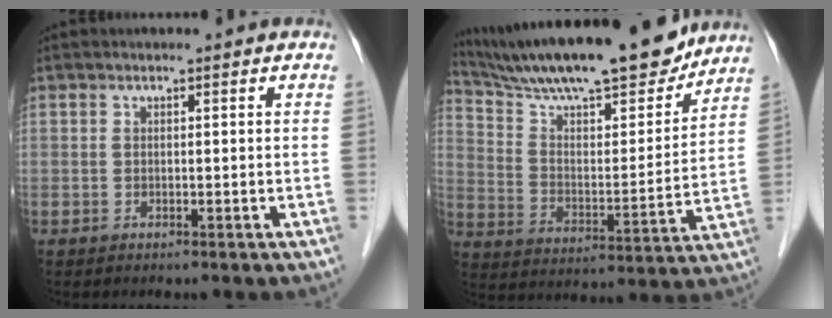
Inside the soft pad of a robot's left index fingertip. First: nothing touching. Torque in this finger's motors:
{"motor_torque": [1.02, -1.04, 0.56, 0.16]}